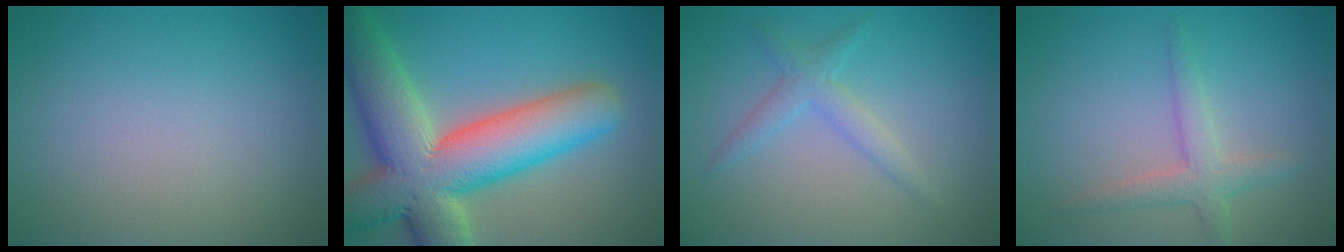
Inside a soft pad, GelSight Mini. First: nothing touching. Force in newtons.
{"total": 13.7, "press": 13.6, "slide": 1.1}
{"total": 2.2, "press": 2.2, "slide": 0.2}
{"total": 2.5, "press": 2.5, "slide": 0.2}